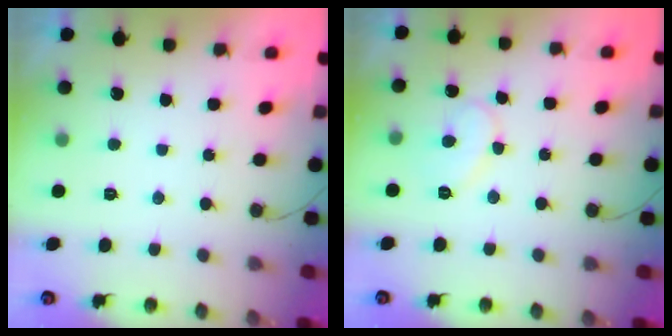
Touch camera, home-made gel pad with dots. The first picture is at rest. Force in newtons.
{"total": 8.2, "press": 8.2, "slide": 0.4}